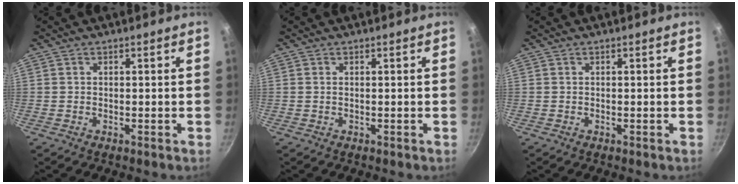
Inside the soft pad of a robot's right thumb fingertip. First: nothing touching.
{"total": 0.0}
{"total": 0.0}